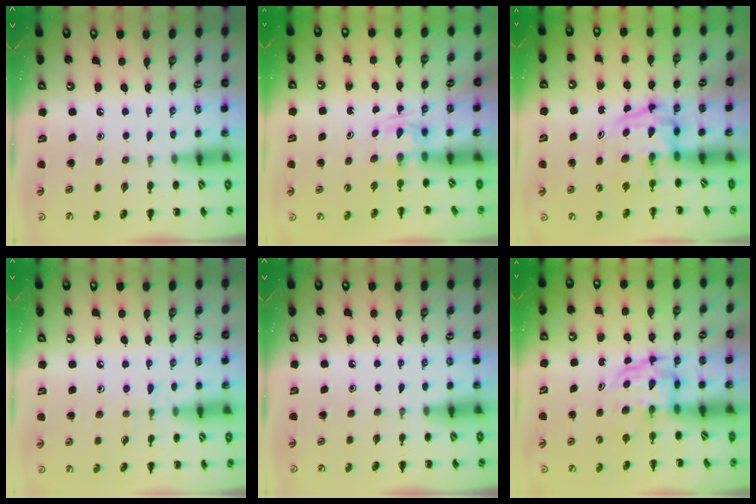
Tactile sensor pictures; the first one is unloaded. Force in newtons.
{"total": 1.5, "press": 1.4, "slide": 0.7}
{"total": 4.0, "press": 3.9, "slide": 0.7}
{"total": 5.4, "press": 5.0, "slide": 2.0}
{"total": 0.0}
{"total": 3.9, "press": 3.9, "slide": 0.3}